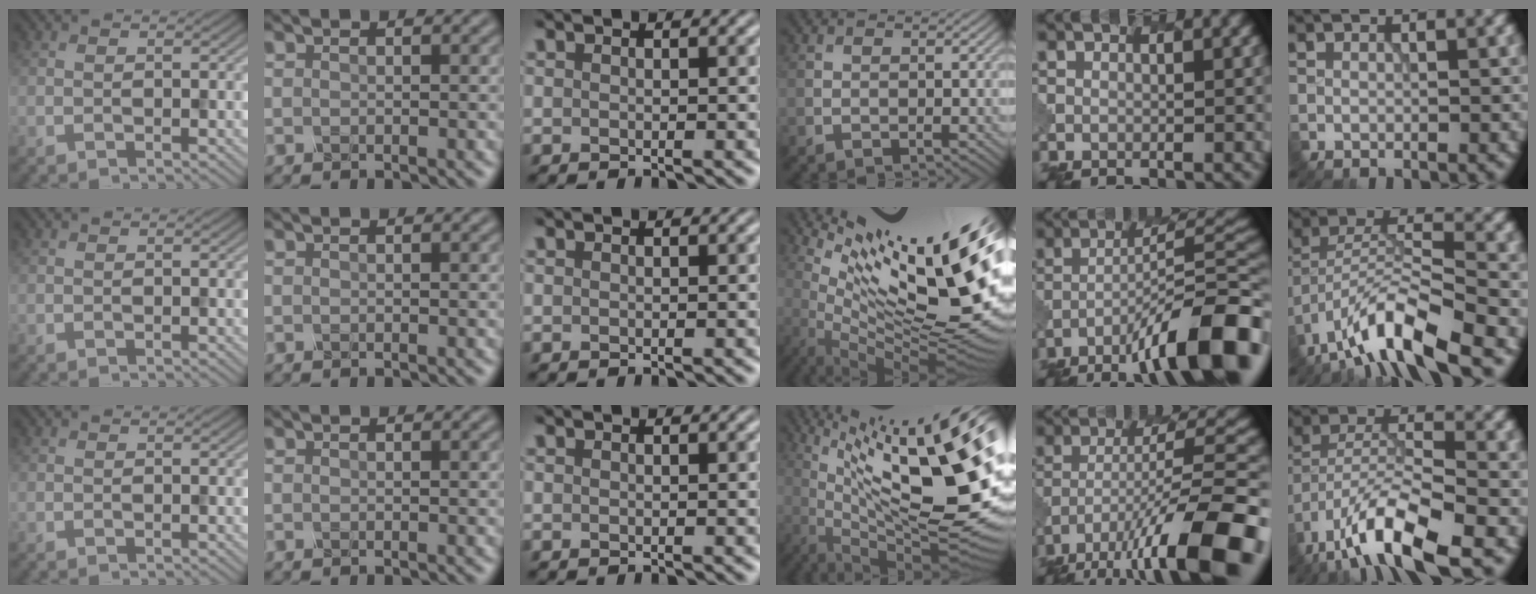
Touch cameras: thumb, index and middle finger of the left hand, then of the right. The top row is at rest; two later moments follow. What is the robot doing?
{"motion": "dispense", "object": "syringe"}